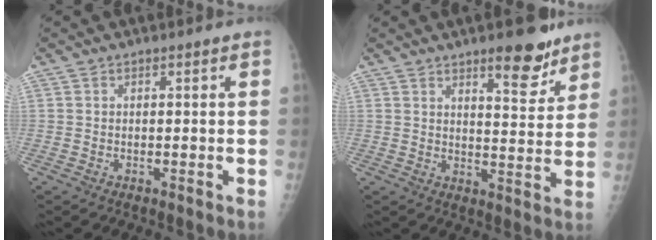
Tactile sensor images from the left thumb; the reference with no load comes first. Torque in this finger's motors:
{"motor_torque": [1.47, -0.05, 0.80, -0.32, 0.05]}